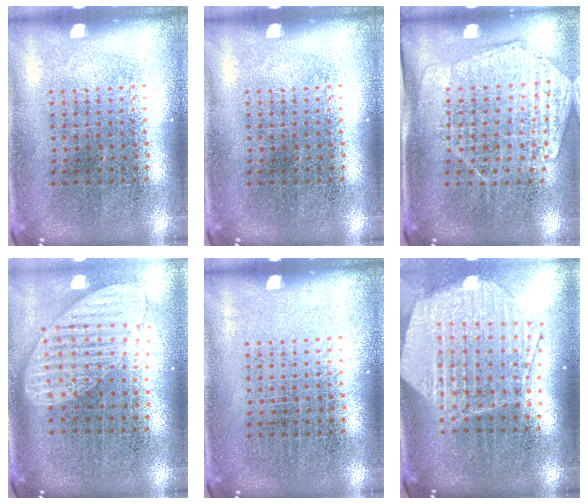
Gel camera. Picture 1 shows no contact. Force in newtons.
{"total": 0.0}
{"total": 1.6, "press": 1.5, "slide": 0.6}
{"total": 1.9, "press": 1.5, "slide": 1.2}
{"total": 0.0}
{"total": 2.3, "press": 1.9, "slide": 1.3}